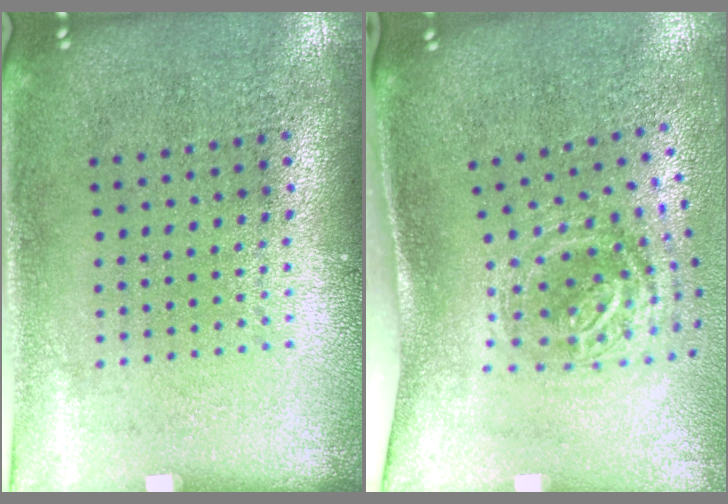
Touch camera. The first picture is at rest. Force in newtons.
{"total": 1.8, "press": 1.2, "slide": 1.3}